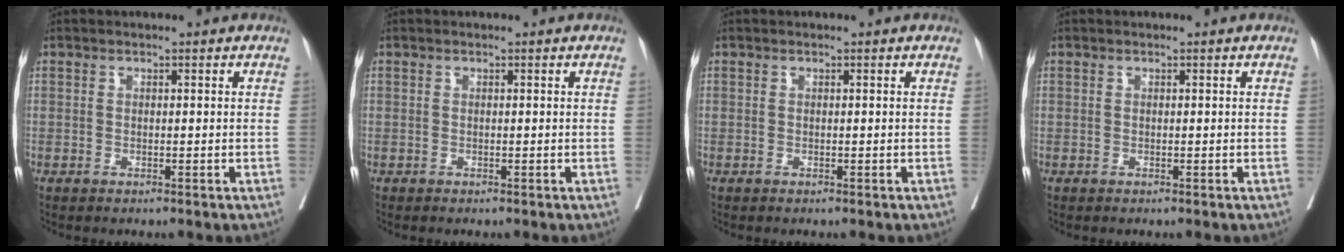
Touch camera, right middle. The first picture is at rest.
{"total": 0.0}
{"total": 0.0}
{"total": 0.0}